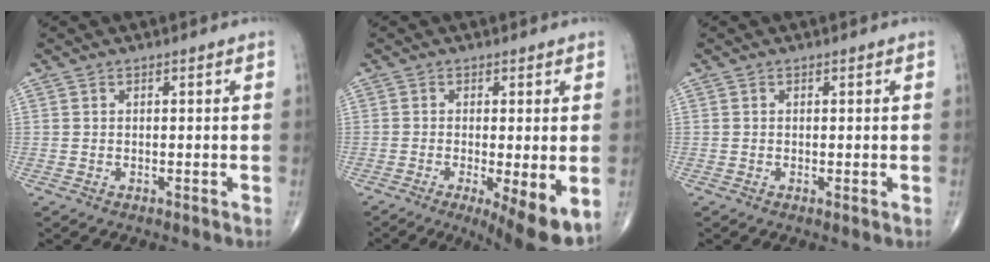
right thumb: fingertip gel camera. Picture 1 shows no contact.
{"total": 10.0, "force": [-3.6, 2.4, 9.1], "torque": [-0.135, -0.022, -0.052]}
{"total": 0.5, "force": [0.0, 0.1, 0.5], "torque": [-0.015, -0.003, -0.003]}